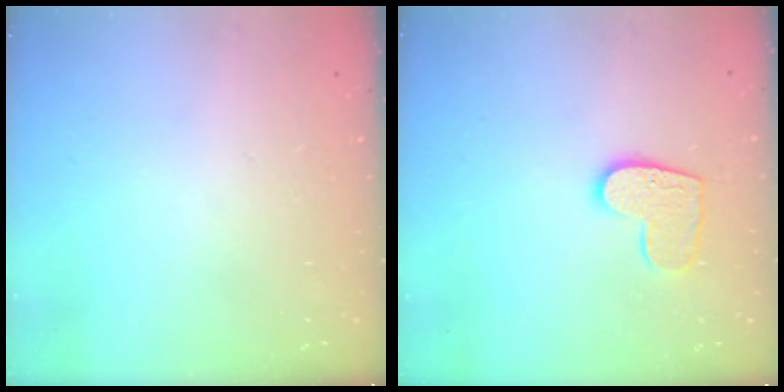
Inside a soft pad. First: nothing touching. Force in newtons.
{"total": 9.8, "press": 9.8, "slide": 0.3}